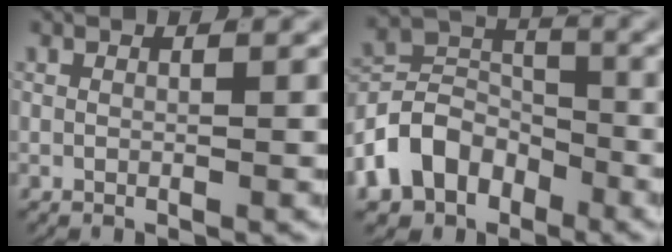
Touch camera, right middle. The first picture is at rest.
{"total": 9.6, "force": [-3.1, 7.4, 5.2], "torque": [-0.094, -0.017, -0.054]}